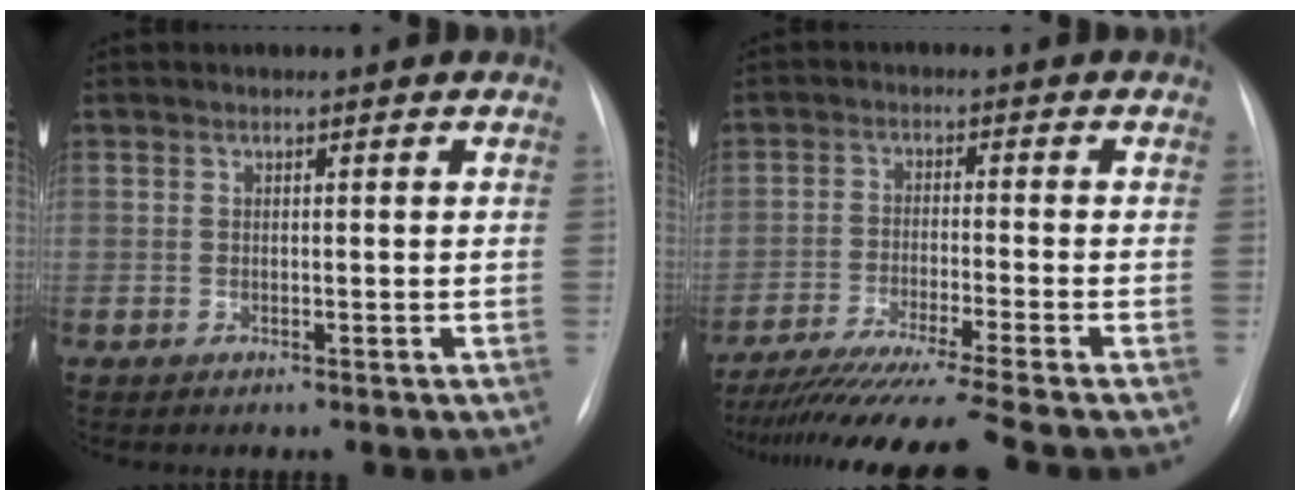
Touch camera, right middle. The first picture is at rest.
{"total": 15.8, "force": [-13.6, -2.4, 7.8], "torque": [-0.125, -0.045, -0.215]}